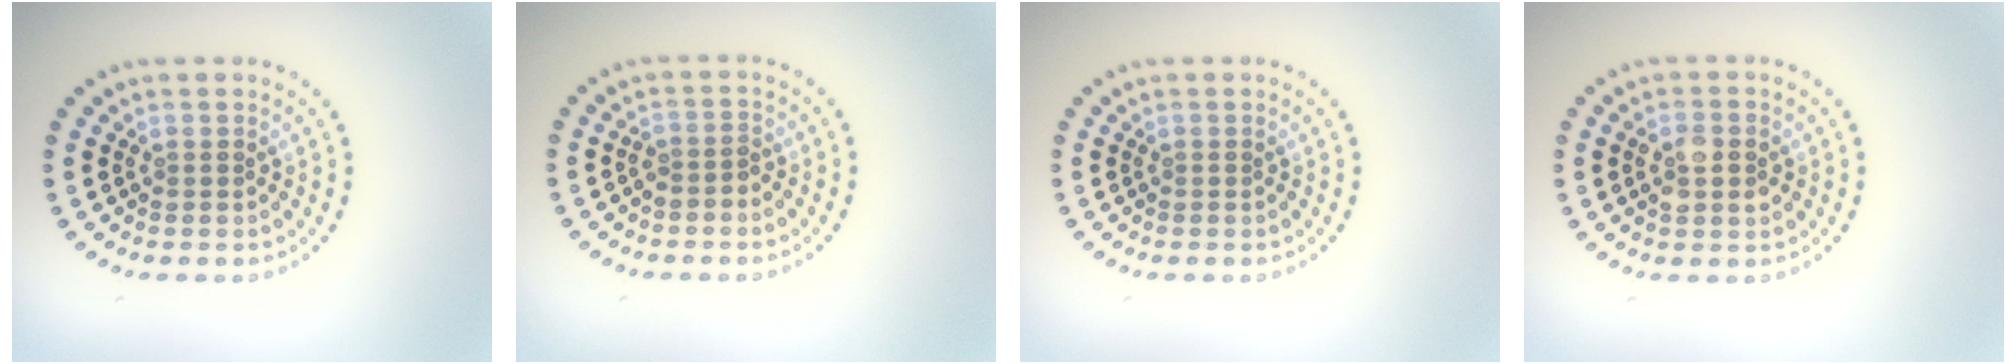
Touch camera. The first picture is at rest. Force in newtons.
{"total": 1.3, "press": 1.1, "slide": 0.7}
{"total": 0.0}
{"total": 2.4, "press": 2.3, "slide": 0.3}